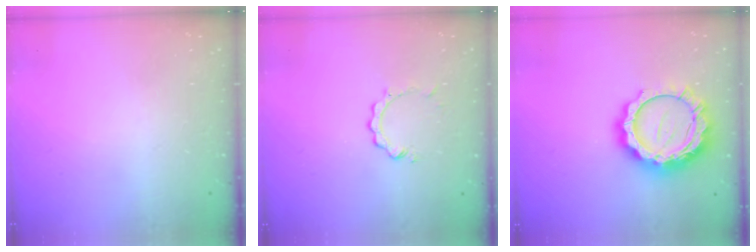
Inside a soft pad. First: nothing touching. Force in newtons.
{"total": 2.1, "press": 2.1, "slide": 0.2}
{"total": 17.5, "press": 17.5, "slide": 1.3}